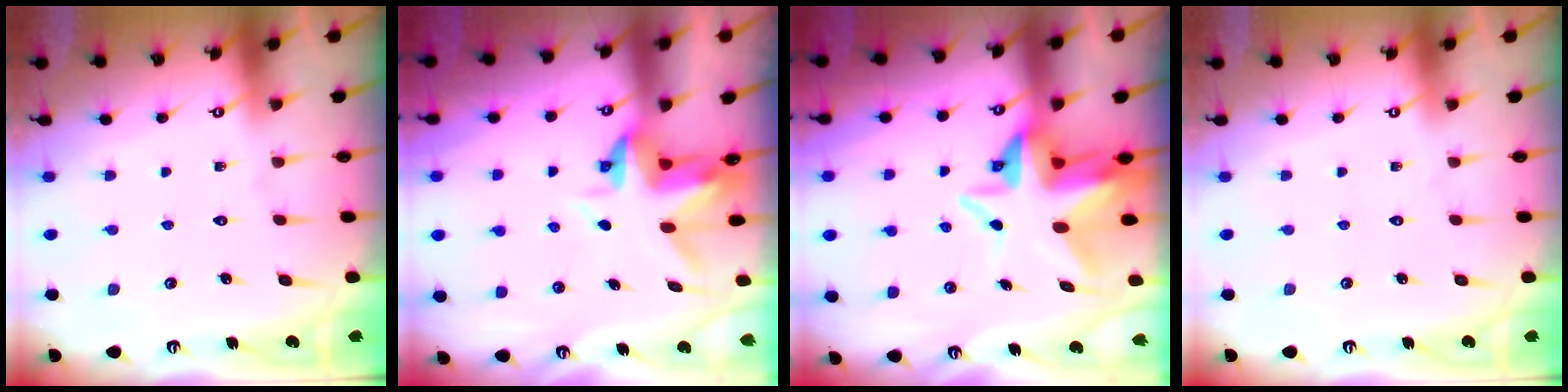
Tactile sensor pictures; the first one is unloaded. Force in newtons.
{"total": 4.0, "press": 4.0, "slide": 0.3}
{"total": 8.1, "press": 7.9, "slide": 1.8}
{"total": 0.0}